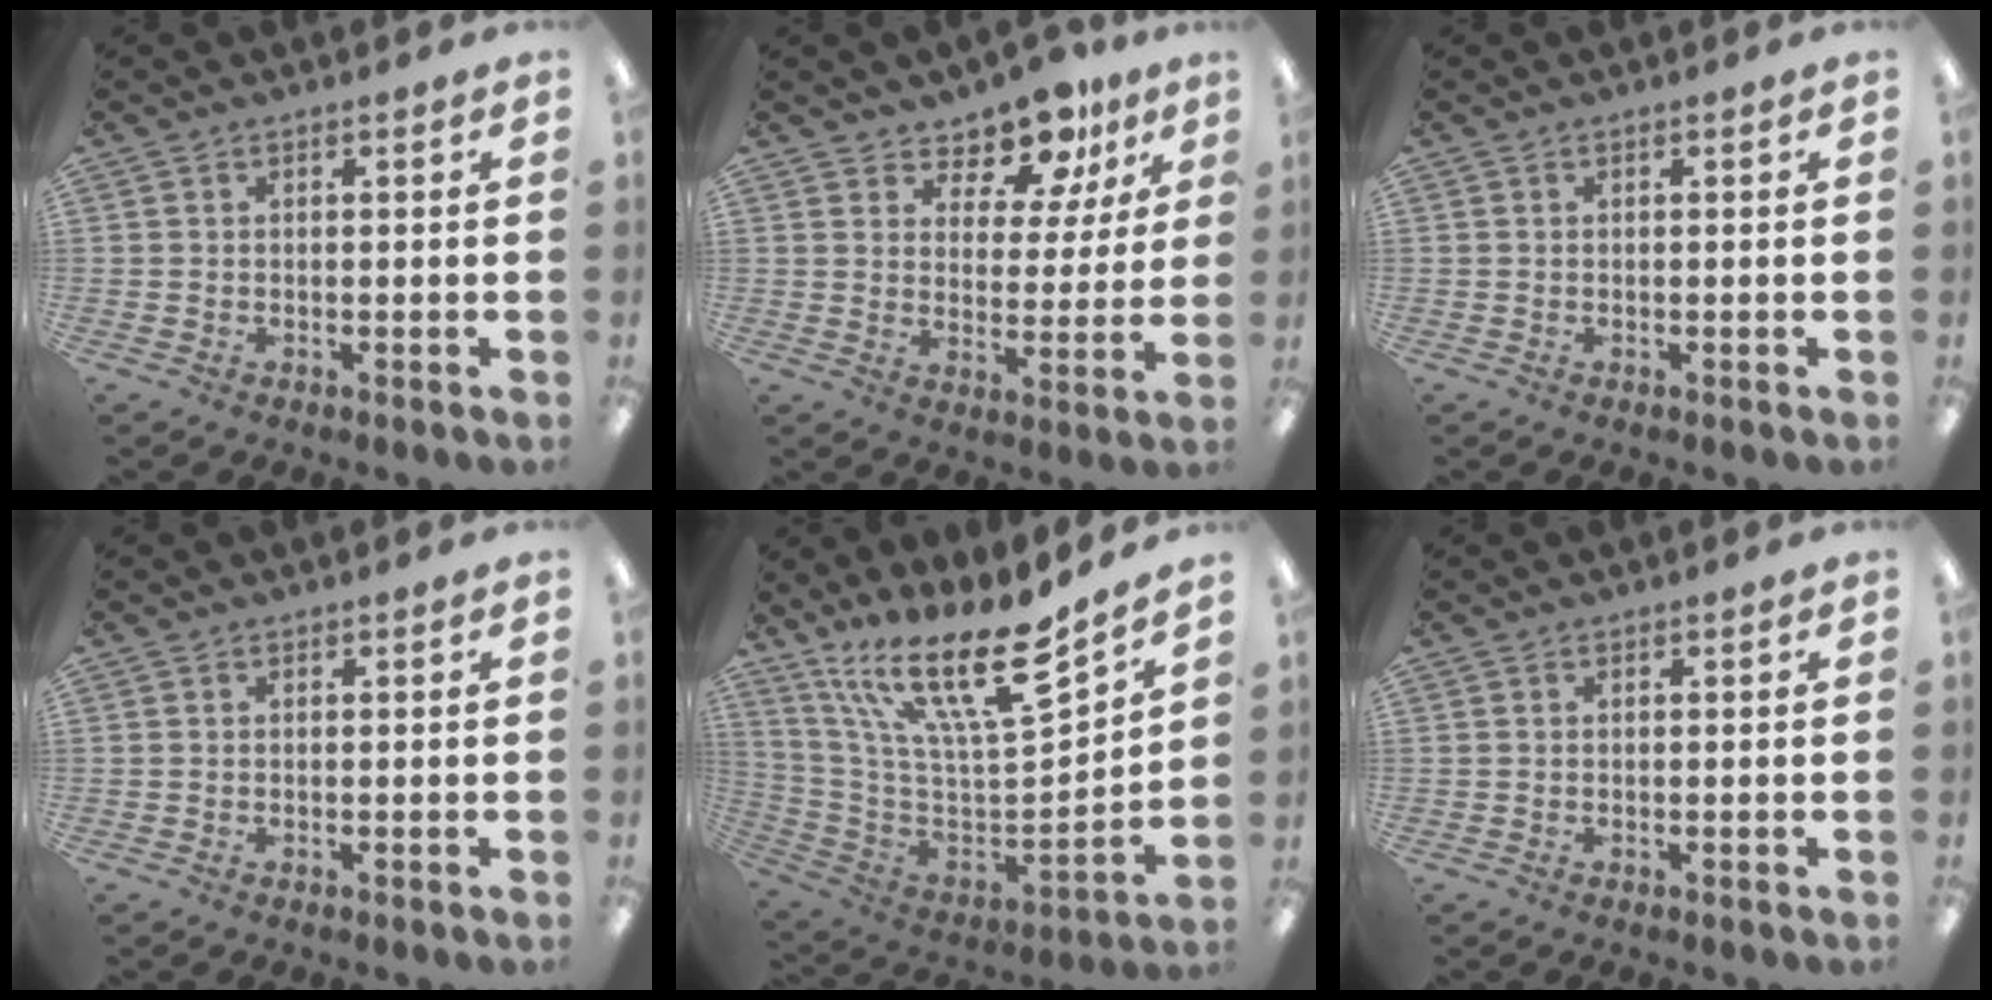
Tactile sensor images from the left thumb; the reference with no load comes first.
{"total": 10.9, "force": [9.1, 4.7, 3.7], "torque": [-0.065, -0.063, 0.167]}
{"total": 0.0}
{"total": 0.0}
{"total": 21.4, "force": [14.7, 5.5, 14.5], "torque": [-0.257, -0.106, 0.247]}
{"total": 0.0}